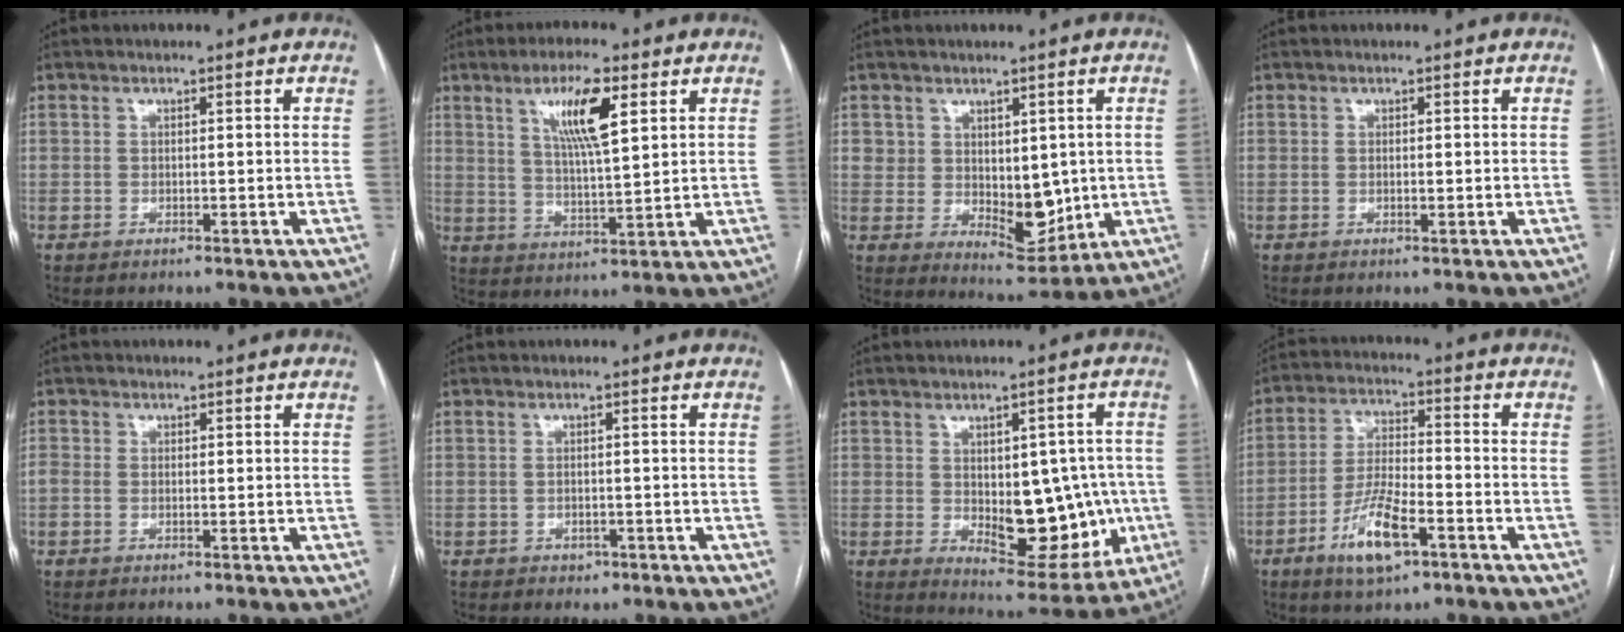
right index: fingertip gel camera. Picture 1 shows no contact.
{"total": 9.2, "force": [4.2, 1.3, 8.1], "torque": [-0.147, -0.001, 0.075]}
{"total": 7.2, "force": [0.7, 5.1, 5.1], "torque": [-0.066, -0.007, 0.031]}
{"total": 0.5, "force": [0.0, 0.2, 0.5], "torque": [-0.007, -0.002, 0.001]}
{"total": 1.4, "force": [-0.2, 1.2, 0.8], "torque": [-0.018, 0.010, -0.005]}
{"total": 1.5, "force": [-0.9, 1.1, 0.5], "torque": [-0.008, 0.003, -0.008]}
{"total": 13.0, "force": [-1.3, 6.5, 11.2], "torque": [-0.136, 0.008, 0.004]}
{"total": 10.0, "force": [-5.2, 2.6, 8.2], "torque": [-0.166, -0.007, -0.093]}